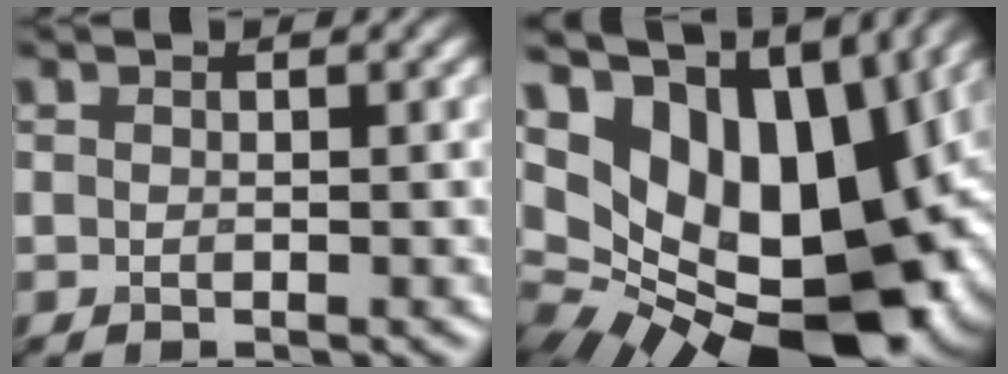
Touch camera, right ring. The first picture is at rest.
{"total": 18.4, "force": [3.9, 11.5, 13.8], "torque": [-0.213, -0.004, 0.095]}